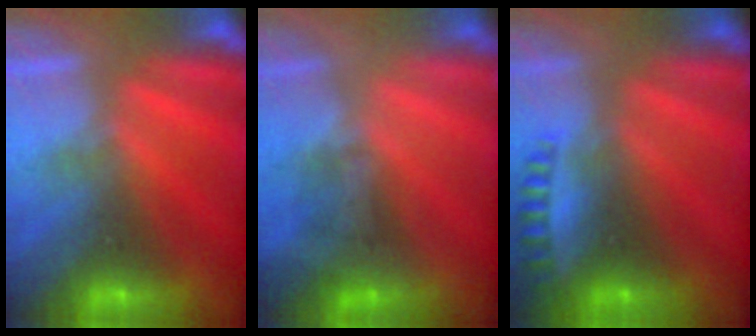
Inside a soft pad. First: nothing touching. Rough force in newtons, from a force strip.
{"total": 1.6}
{"total": 2.6}